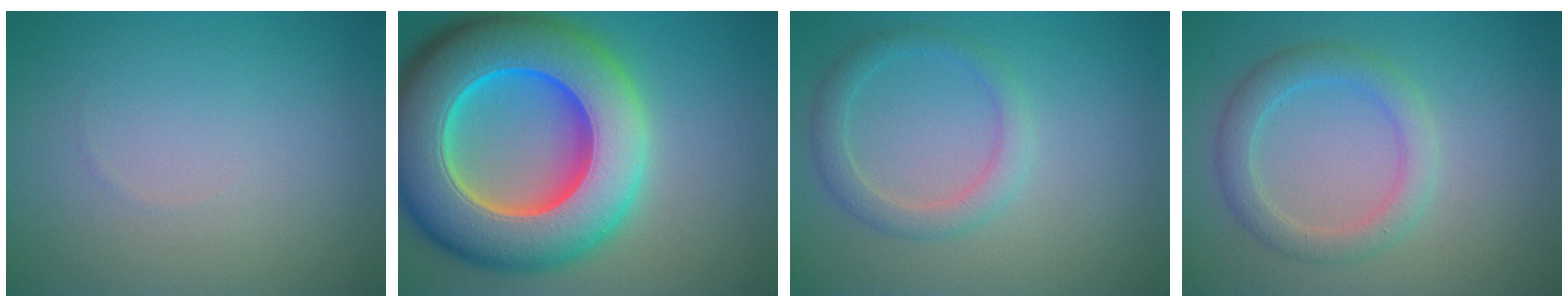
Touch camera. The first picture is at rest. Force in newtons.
{"total": 16.4, "press": 16.4, "slide": 0.6}
{"total": 2.4, "press": 2.4, "slide": 0.2}
{"total": 3.1, "press": 3.1, "slide": 0.0}